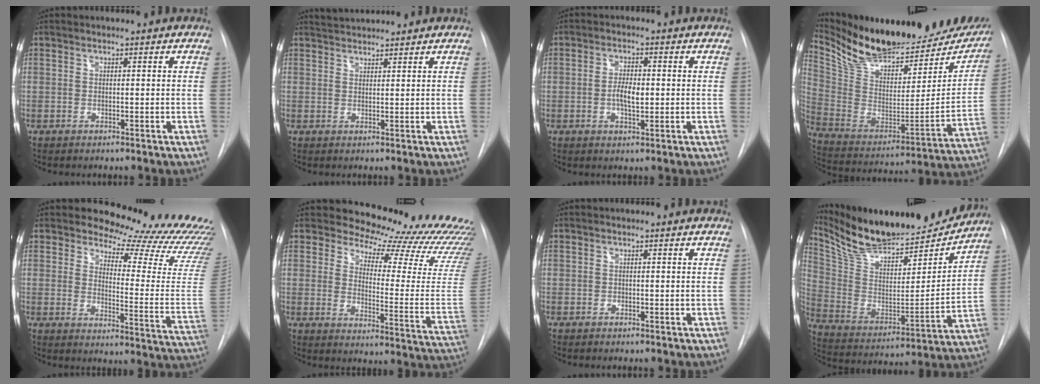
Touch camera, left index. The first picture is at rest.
{"total": 3.2, "force": [3.1, 0.1, 0.4], "torque": [-0.012, 0.028, 0.060]}
{"total": 3.8, "force": [-0.3, 1.5, 3.4], "torque": [-0.063, 0.000, -0.006]}
{"total": 29.8, "force": [25.5, 9.2, 12.3], "torque": [-0.222, -0.041, 0.373]}
{"total": 21.1, "force": [20.5, 2.2, 4.4], "torque": [-0.050, -0.158, 0.225]}
{"total": 23.7, "force": [22.8, 3.8, 5.4], "torque": [-0.065, -0.146, 0.252]}
{"total": 0.0}
{"total": 23.3, "force": [21.4, 4.4, 8.2], "torque": [-0.153, -0.028, 0.343]}